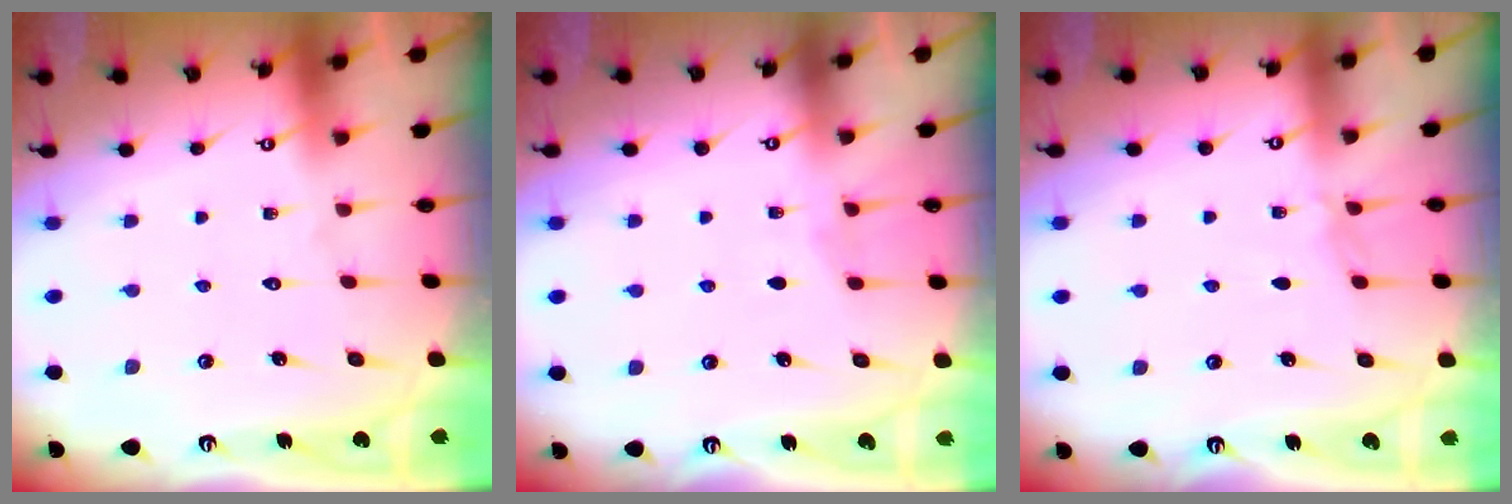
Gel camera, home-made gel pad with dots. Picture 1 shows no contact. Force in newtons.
{"total": 2.1, "press": 2.1, "slide": 0.3}
{"total": 3.5, "press": 3.5, "slide": 0.5}